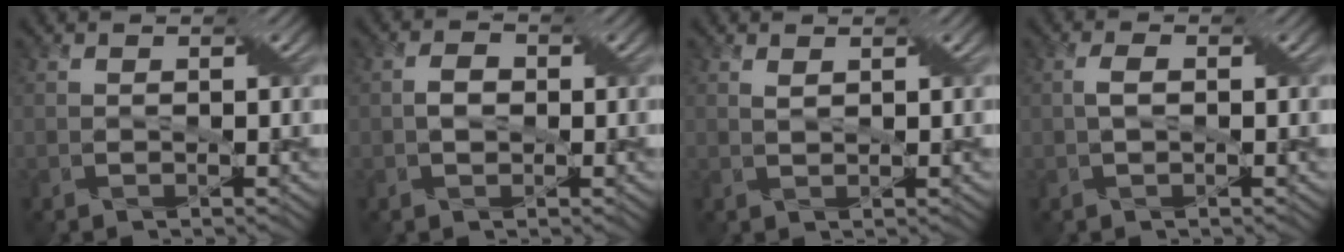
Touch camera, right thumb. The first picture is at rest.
{"total": 2.0, "force": [-0.2, 1.4, 1.3], "torque": [-0.029, 0.003, -0.007]}
{"total": 0.8, "force": [0.6, 0.1, 0.5], "torque": [-0.019, 0.002, 0.014]}
{"total": 1.5, "force": [0.0, 0.7, 1.3], "torque": [-0.031, 0.006, 0.000]}